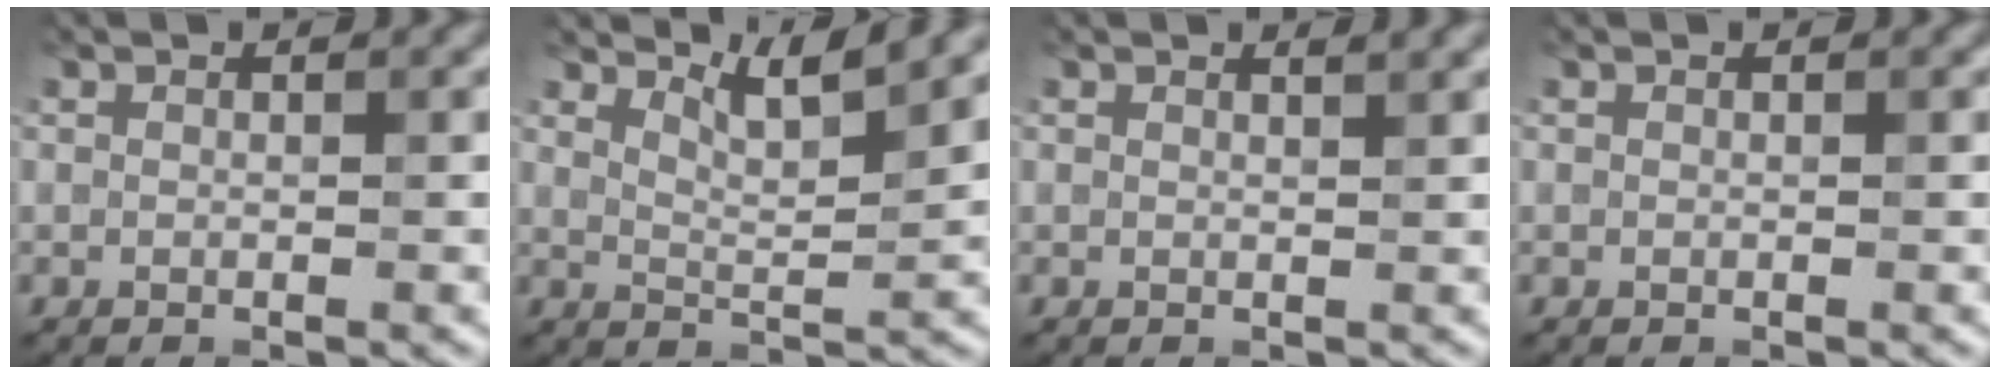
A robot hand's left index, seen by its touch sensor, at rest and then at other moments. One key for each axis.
{"total": 3.9, "fx": 3.2, "fy": 0.7, "fz": 2.2, "tx": -0.039, "ty": -0.003, "tz": 0.056}
{"total": 1.1, "fx": 0.9, "fy": 0.3, "fz": 0.5, "tx": -0.003, "ty": 0.000, "tz": 0.009}
{"total": 0.0}